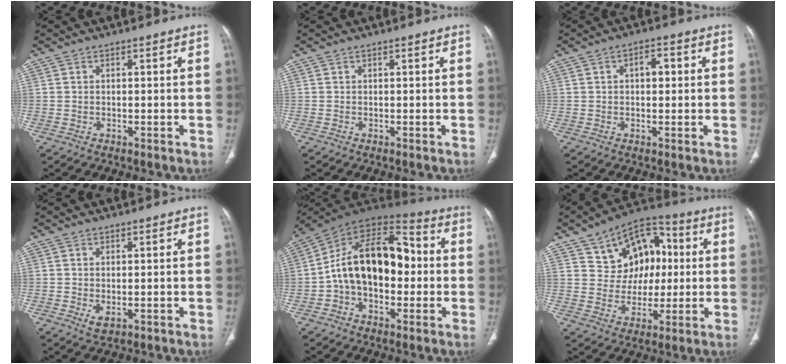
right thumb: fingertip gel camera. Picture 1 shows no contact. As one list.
[{"total": 0.0}, {"total": 3.6, "force": [0.7, 2.0, 2.9], "torque": [-0.039, 0.009, 0.010]}, {"total": 2.2, "force": [-0.4, 1.1, 1.9], "torque": [-0.035, -0.005, 0.002]}, {"total": 19.4, "force": [-0.8, 12.2, 15.1], "torque": [-0.219, 0.052, -0.019]}, {"total": 14.4, "force": [3.7, 11.2, 8.3], "torque": [-0.061, 0.013, 0.061]}]